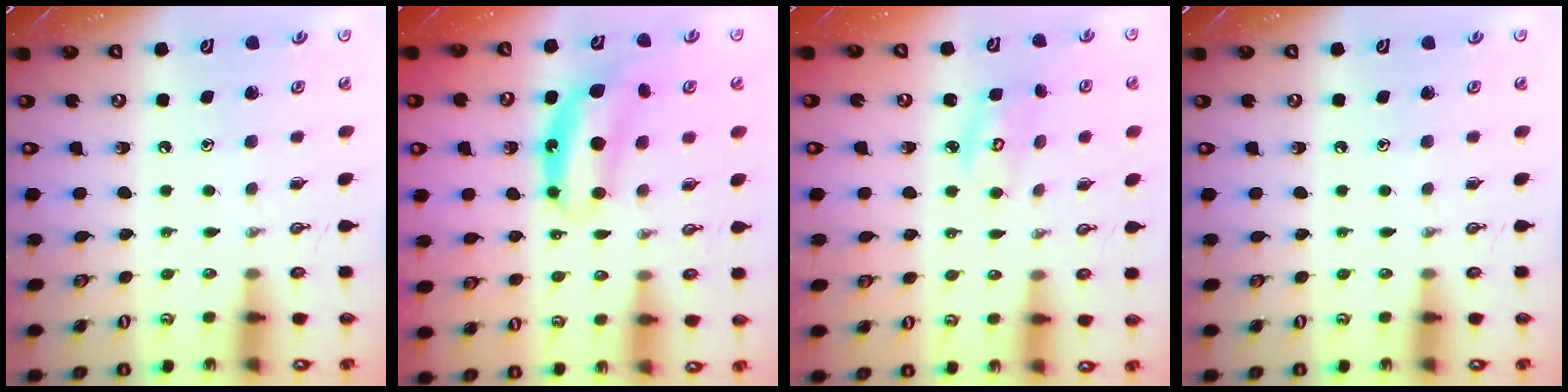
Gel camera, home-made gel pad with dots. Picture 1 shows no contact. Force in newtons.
{"total": 7.7, "press": 7.7, "slide": 0.4}
{"total": 3.8, "press": 3.8, "slide": 0.2}
{"total": 0.0}